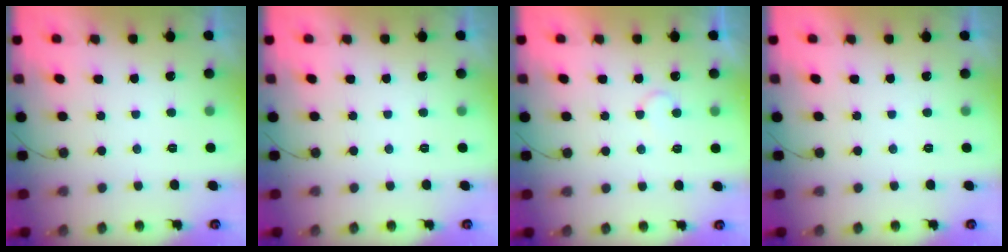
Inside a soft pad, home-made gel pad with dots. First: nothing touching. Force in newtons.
{"total": 0.0}
{"total": 4.5, "press": 4.5, "slide": 0.5}
{"total": 1.7, "press": 1.7, "slide": 0.1}